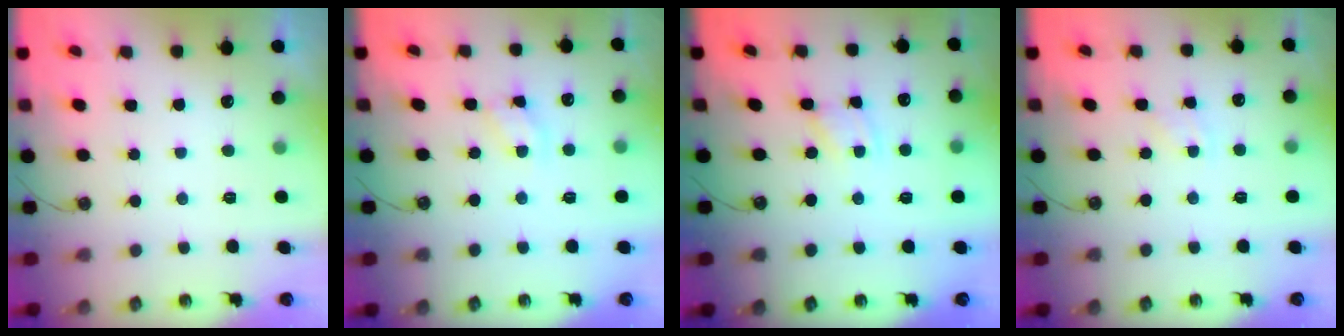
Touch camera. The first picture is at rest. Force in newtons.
{"total": 4.6, "press": 4.6, "slide": 0.3}
{"total": 1.2, "press": 1.2, "slide": 0.2}
{"total": 2.2, "press": 2.1, "slide": 0.3}